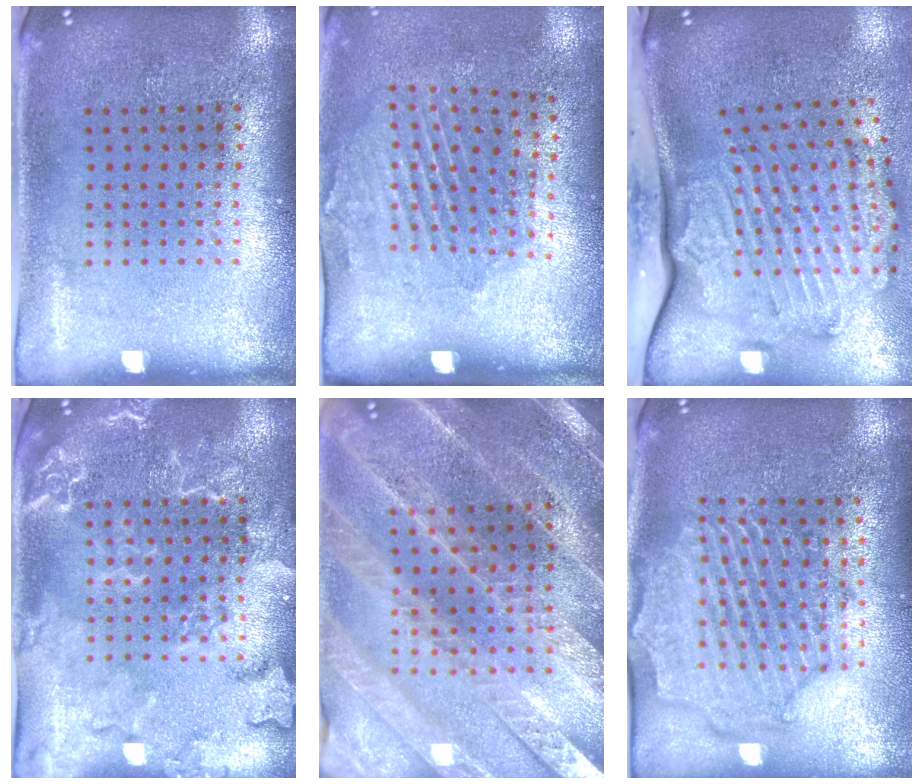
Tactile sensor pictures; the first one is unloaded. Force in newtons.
{"total": 1.9, "press": 1.2, "slide": 1.5}
{"total": 3.6, "press": 2.5, "slide": 2.6}
{"total": 2.5, "press": 2.4, "slide": 0.7}
{"total": 2.8, "press": 2.8, "slide": 0.5}
{"total": 2.2, "press": 2.1, "slide": 0.8}